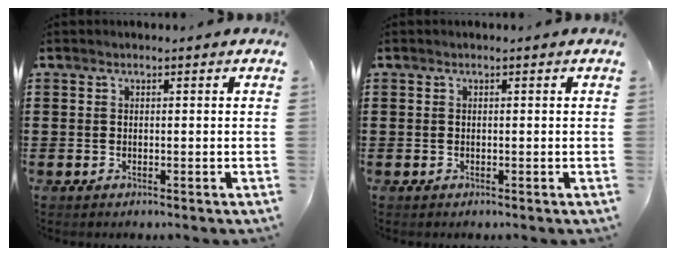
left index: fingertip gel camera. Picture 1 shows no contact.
{"total": 0.0}